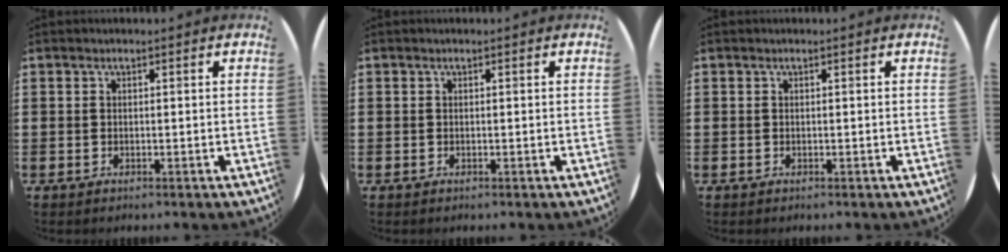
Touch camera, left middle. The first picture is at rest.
{"total": 0.0}
{"total": 0.0}